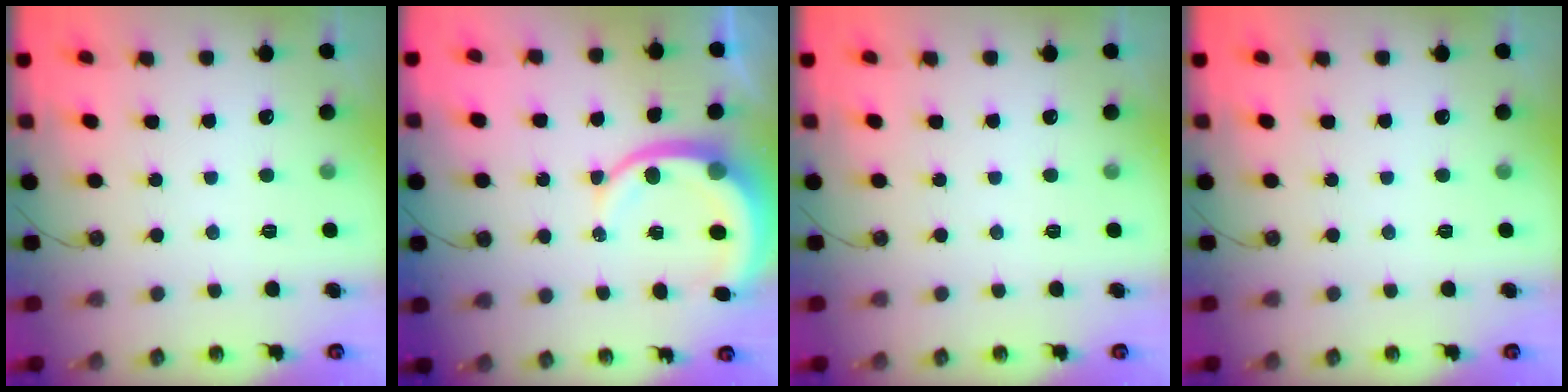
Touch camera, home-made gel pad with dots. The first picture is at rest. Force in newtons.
{"total": 9.1, "press": 9.1, "slide": 1.1}
{"total": 0.0}
{"total": 0.0}